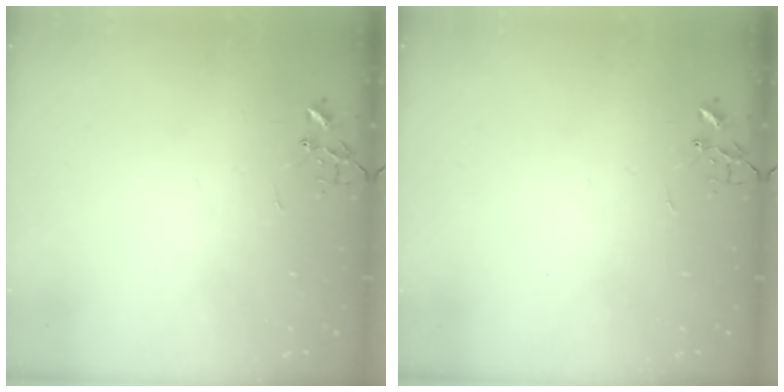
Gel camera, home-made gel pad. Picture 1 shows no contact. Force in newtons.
{"total": 0.0}